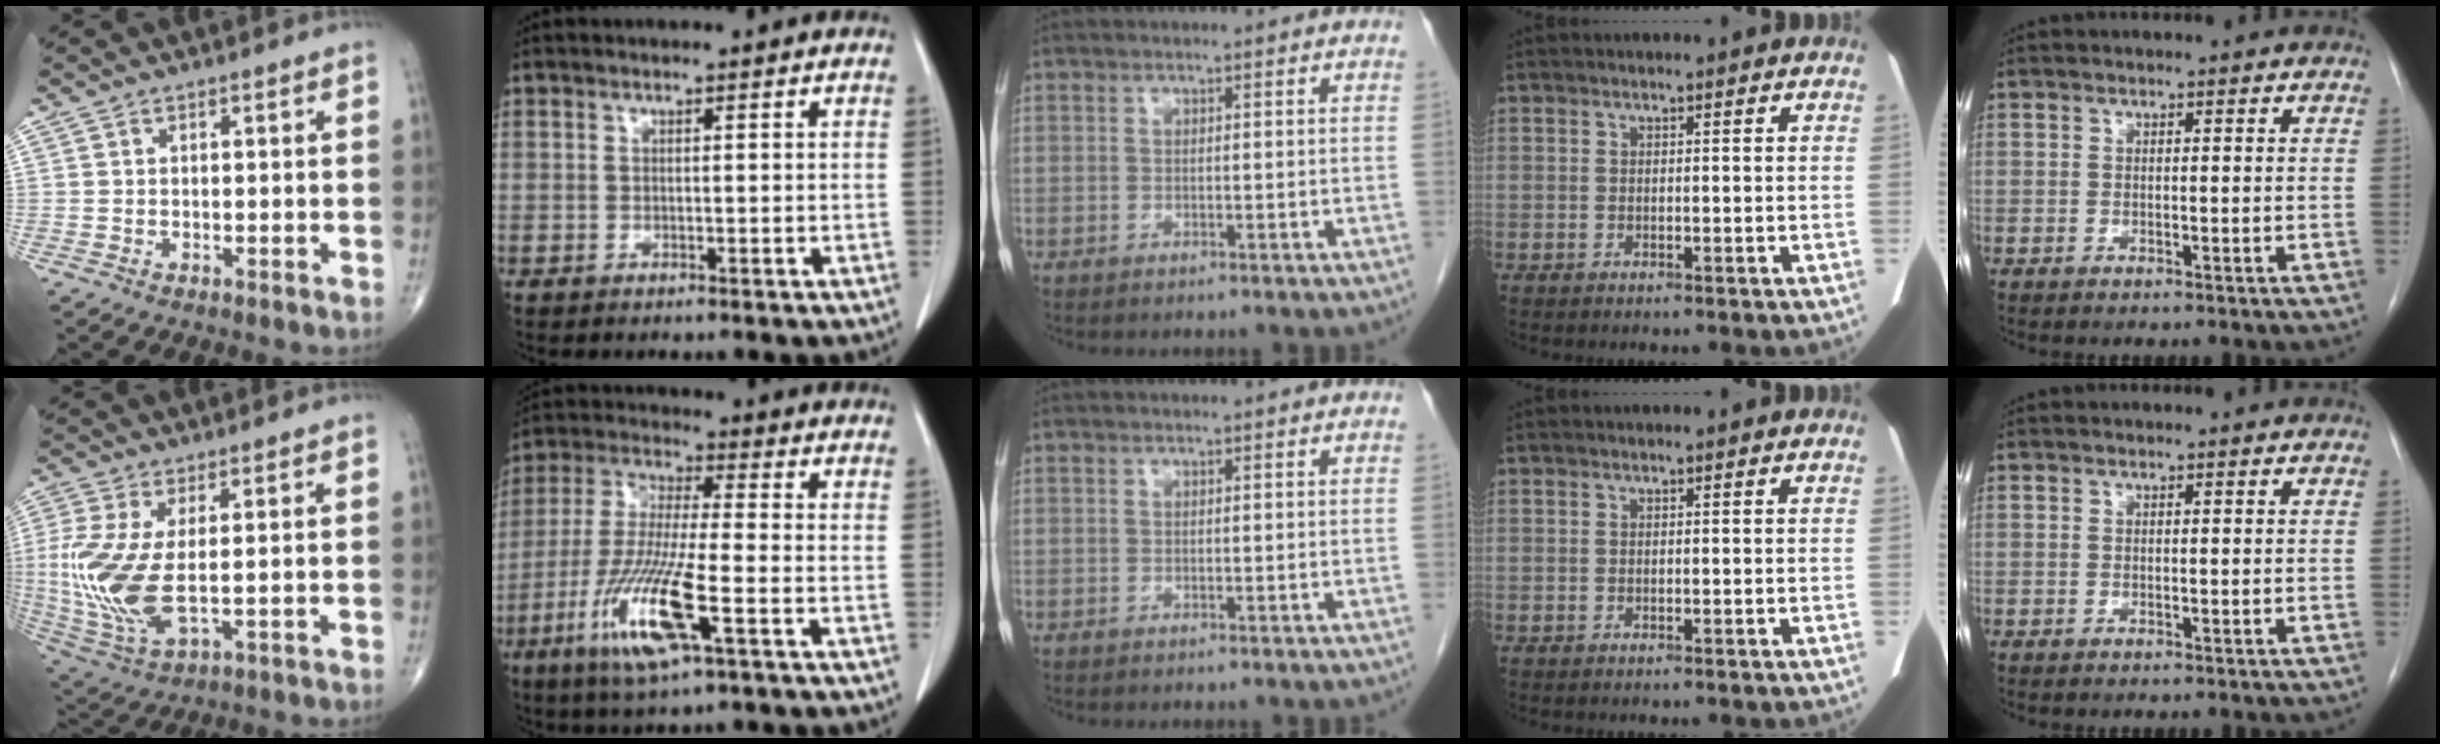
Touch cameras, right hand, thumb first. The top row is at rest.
{"thumb": {"total": 13.4, "force": [0.0, 5.6, 12.2], "torque": [-0.293, -0.018, 0.012]}, "index": {"total": 13.7, "force": [-5.6, 1.0, 12.5], "torque": [-0.264, -0.027, -0.107]}}